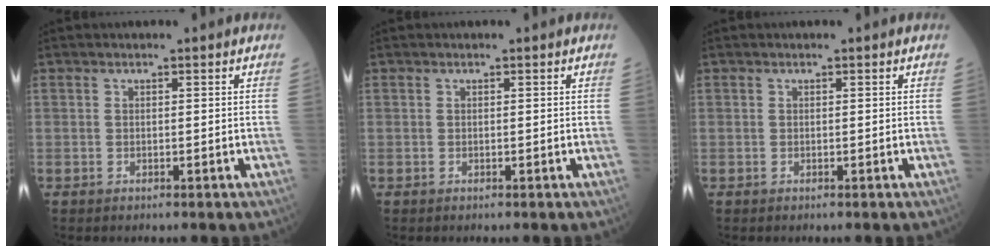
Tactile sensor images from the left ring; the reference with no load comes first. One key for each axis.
{"total": 0.0}
{"total": 0.0}